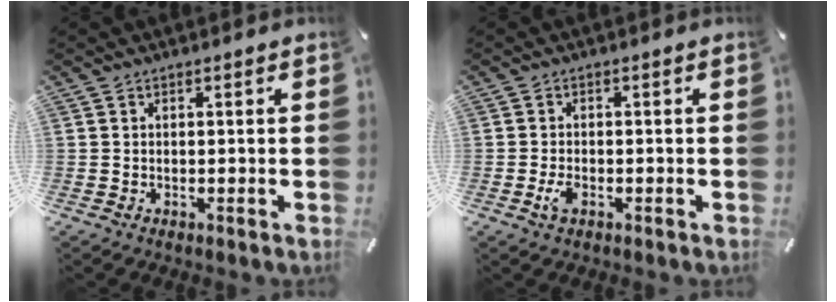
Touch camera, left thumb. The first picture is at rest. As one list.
[{"total": 2.7, "force": [-1.0, 1.4, 2.0], "torque": [-0.056, -0.005, -0.024]}]